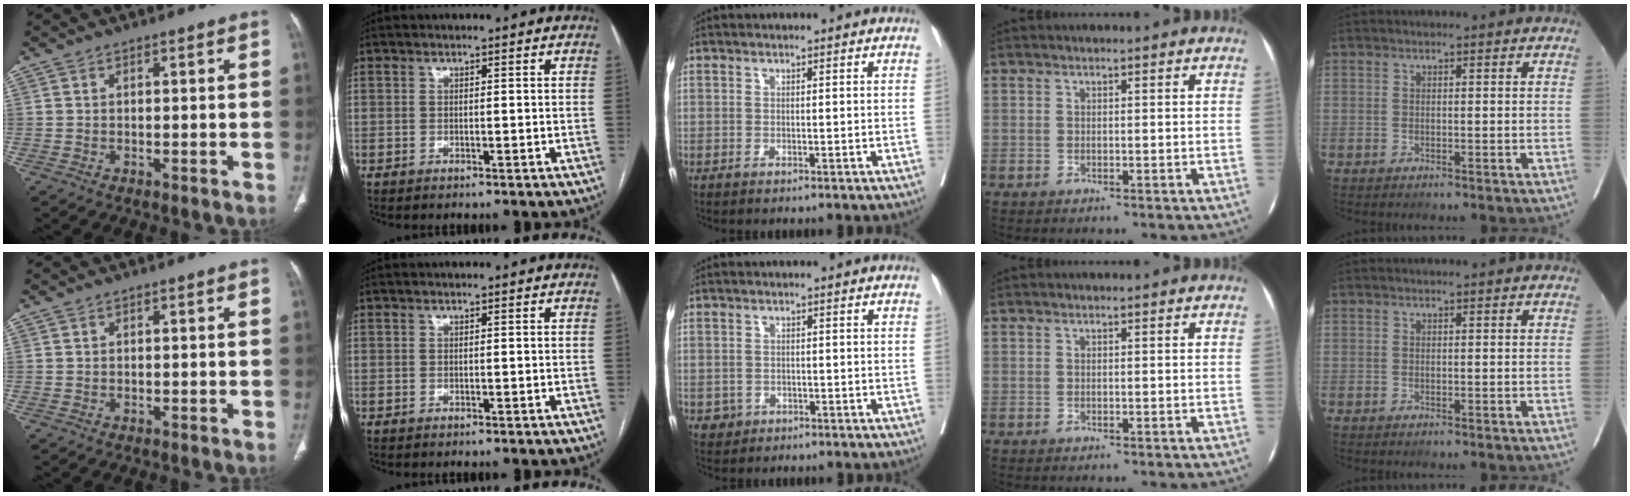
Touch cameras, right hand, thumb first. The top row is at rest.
{"middle": {"total": 1.8, "force": [-0.7, 1.7, 0.2], "torque": [0.003, 0.007, -0.008]}}